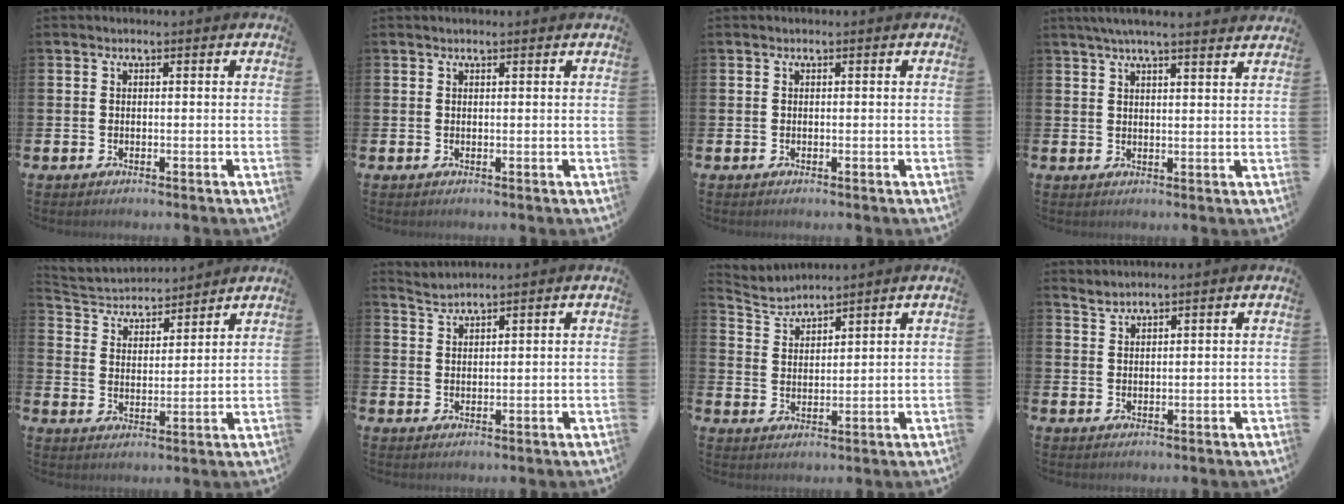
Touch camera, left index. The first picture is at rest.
{"total": 0.6, "force": [0.6, 0.0, 0.2], "torque": [-0.003, 0.000, 0.011]}
{"total": 0.0}
{"total": 4.5, "force": [4.2, -0.3, 1.6], "torque": [-0.040, -0.011, 0.076]}
{"total": 4.1, "force": [3.9, 1.3, -0.2], "torque": [-0.023, -0.030, 0.066]}
{"total": 2.2, "force": [2.1, -0.2, -0.2], "torque": [-0.007, -0.003, 0.042]}
{"total": 3.4, "force": [3.4, 0.2, -0.4], "torque": [-0.011, -0.021, 0.061]}
{"total": 1.9, "force": [1.9, -0.1, -0.3], "torque": [-0.005, -0.003, 0.037]}